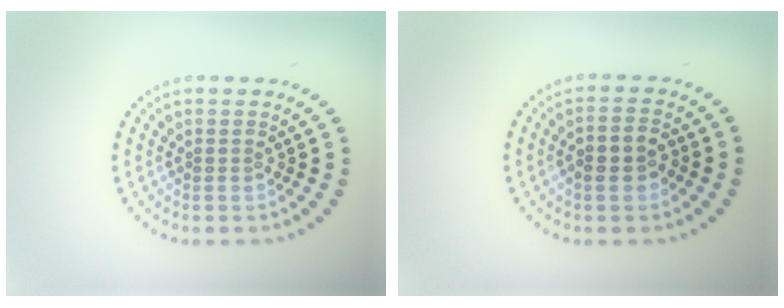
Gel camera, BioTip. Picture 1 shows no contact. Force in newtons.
{"total": 2.8, "press": 2.6, "slide": 0.8}